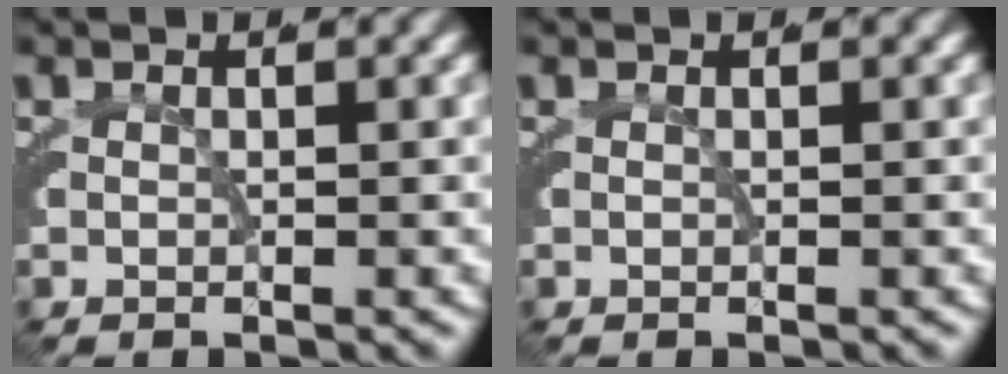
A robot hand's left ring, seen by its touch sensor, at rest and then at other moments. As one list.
[{"total": 0.0}]